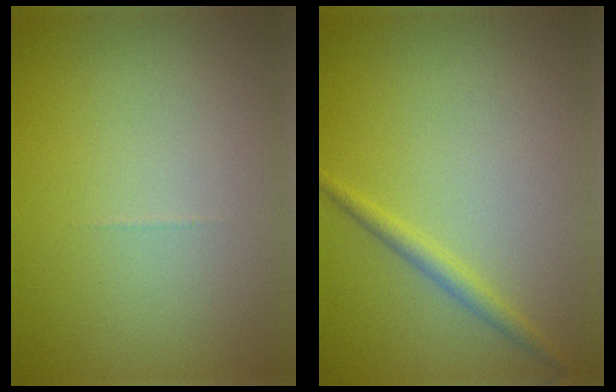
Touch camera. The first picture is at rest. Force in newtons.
{"total": 1.5, "press": 1.5, "slide": 0.1}